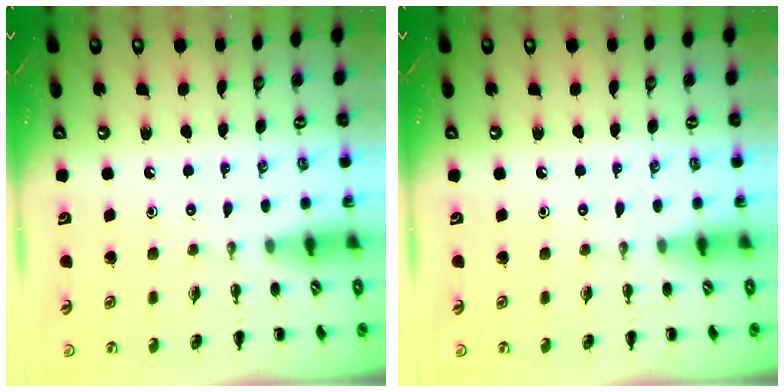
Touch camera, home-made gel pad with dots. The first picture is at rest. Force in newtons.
{"total": 0.0}